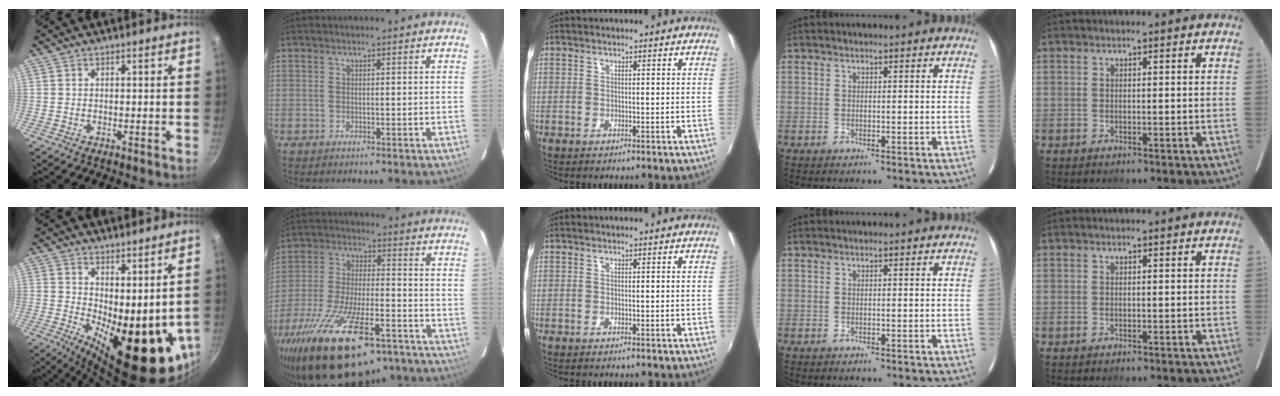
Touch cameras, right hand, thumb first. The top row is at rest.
{"thumb": {"total": 16.9, "force": [1.5, 7.2, 15.2], "torque": [-0.175, -0.036, 0.044]}, "index": {"total": 27.2, "force": [-18.2, 10.0, 17.6], "torque": [-0.348, -0.051, -0.286]}}